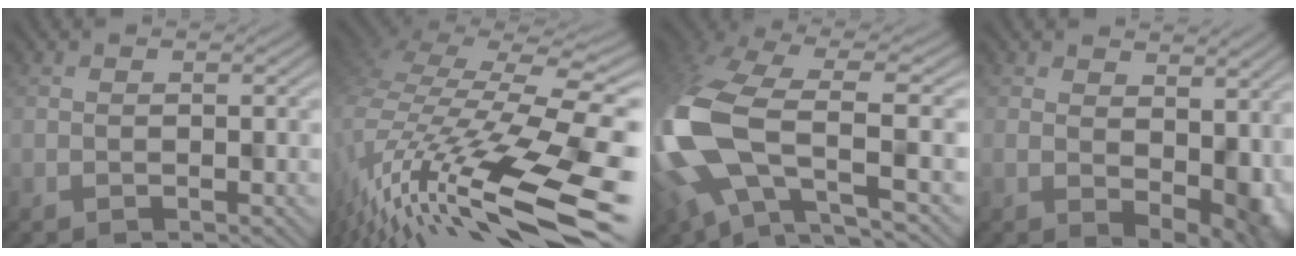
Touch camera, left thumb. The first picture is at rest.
{"total": 16.3, "force": [-7.2, 5.7, 13.5], "torque": [-0.289, -0.029, -0.109]}
{"total": 16.2, "force": [-2.0, 8.5, 13.6], "torque": [-0.346, -0.032, -0.010]}
{"total": 8.3, "force": [-0.7, 4.9, 6.6], "torque": [-0.080, -0.029, 0.014]}